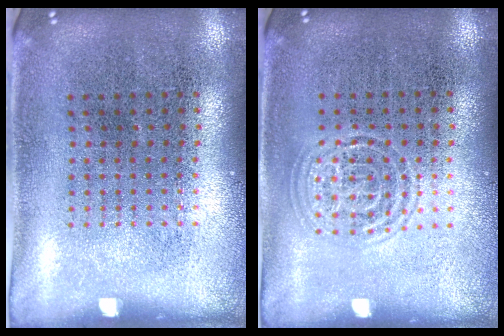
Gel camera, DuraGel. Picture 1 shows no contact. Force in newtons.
{"total": 1.3, "press": 1.3, "slide": 0.1}